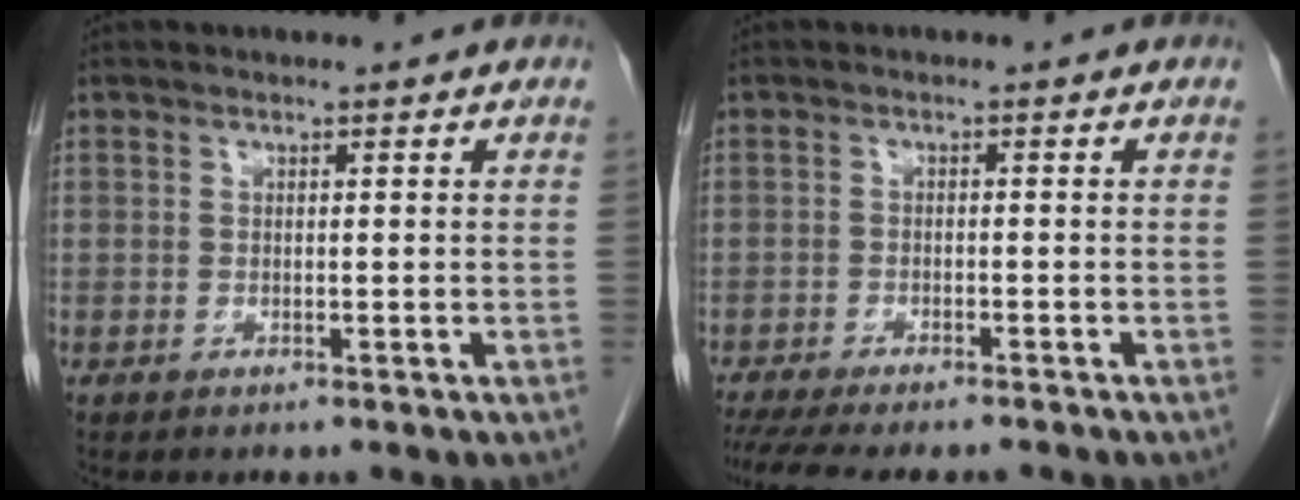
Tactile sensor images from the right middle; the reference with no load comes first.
{"total": 12.2, "force": [-10.6, 2.5, 5.6], "torque": [-0.095, -0.017, -0.147]}